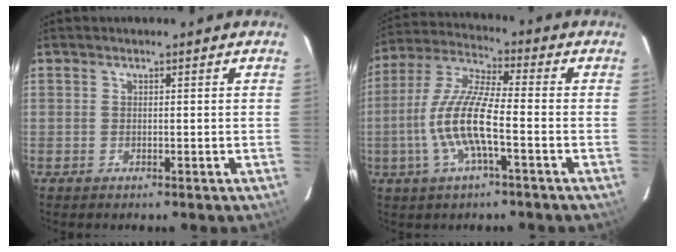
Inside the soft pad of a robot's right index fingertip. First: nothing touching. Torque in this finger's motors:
{"motor_torque": [1.88, -0.26, 1.05, 0.21]}